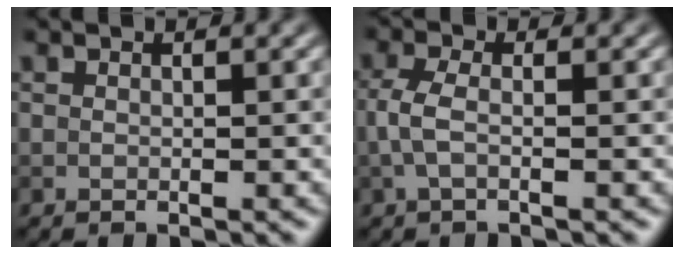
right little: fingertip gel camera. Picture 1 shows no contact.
{"total": 2.3, "force": [-0.4, 0.8, 2.1], "torque": [-0.050, 0.003, -0.013]}